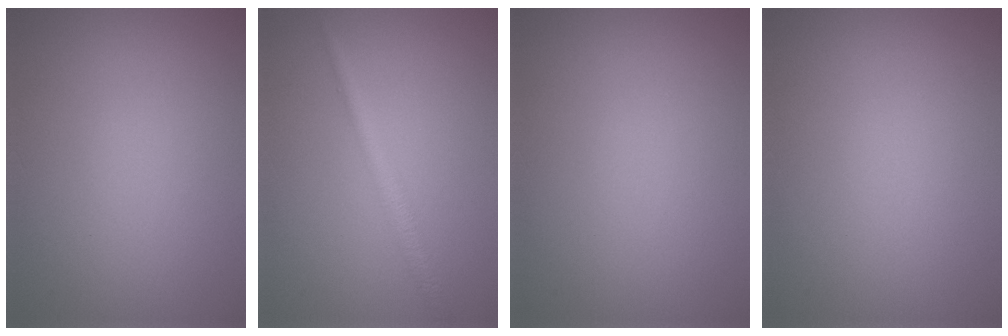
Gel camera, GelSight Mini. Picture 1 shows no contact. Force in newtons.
{"total": 2.0, "press": 2.0, "slide": 0.0}
{"total": 0.0}
{"total": 0.0}